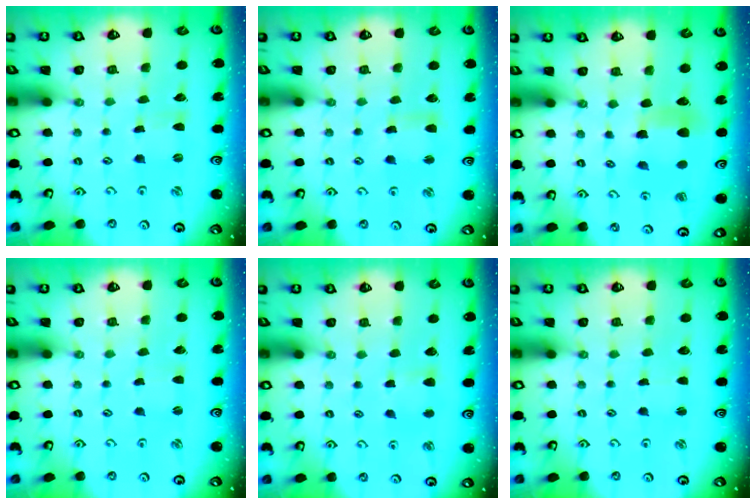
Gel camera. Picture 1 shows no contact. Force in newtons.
{"total": 2.8, "press": 2.8, "slide": 0.3}
{"total": 6.1, "press": 6.1, "slide": 0.4}
{"total": 1.6, "press": 1.6, "slide": 0.4}
{"total": 4.1, "press": 4.0, "slide": 0.6}
{"total": 0.8, "press": 0.8, "slide": 0.2}